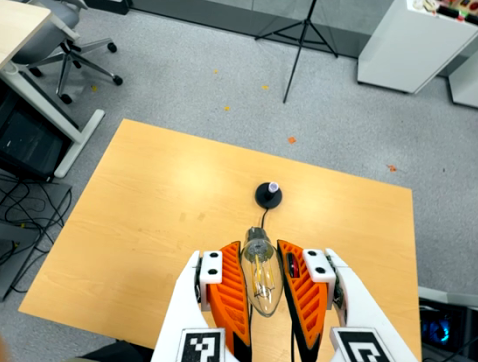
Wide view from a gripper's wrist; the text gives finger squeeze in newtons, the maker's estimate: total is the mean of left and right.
{"total": 18.1, "left": 19.1, "right": 17.1}